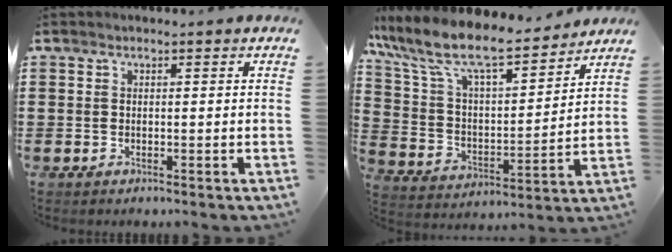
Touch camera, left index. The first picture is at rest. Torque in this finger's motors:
{"motor_torque": [1.09, -1.04, 0.62, 0.06]}